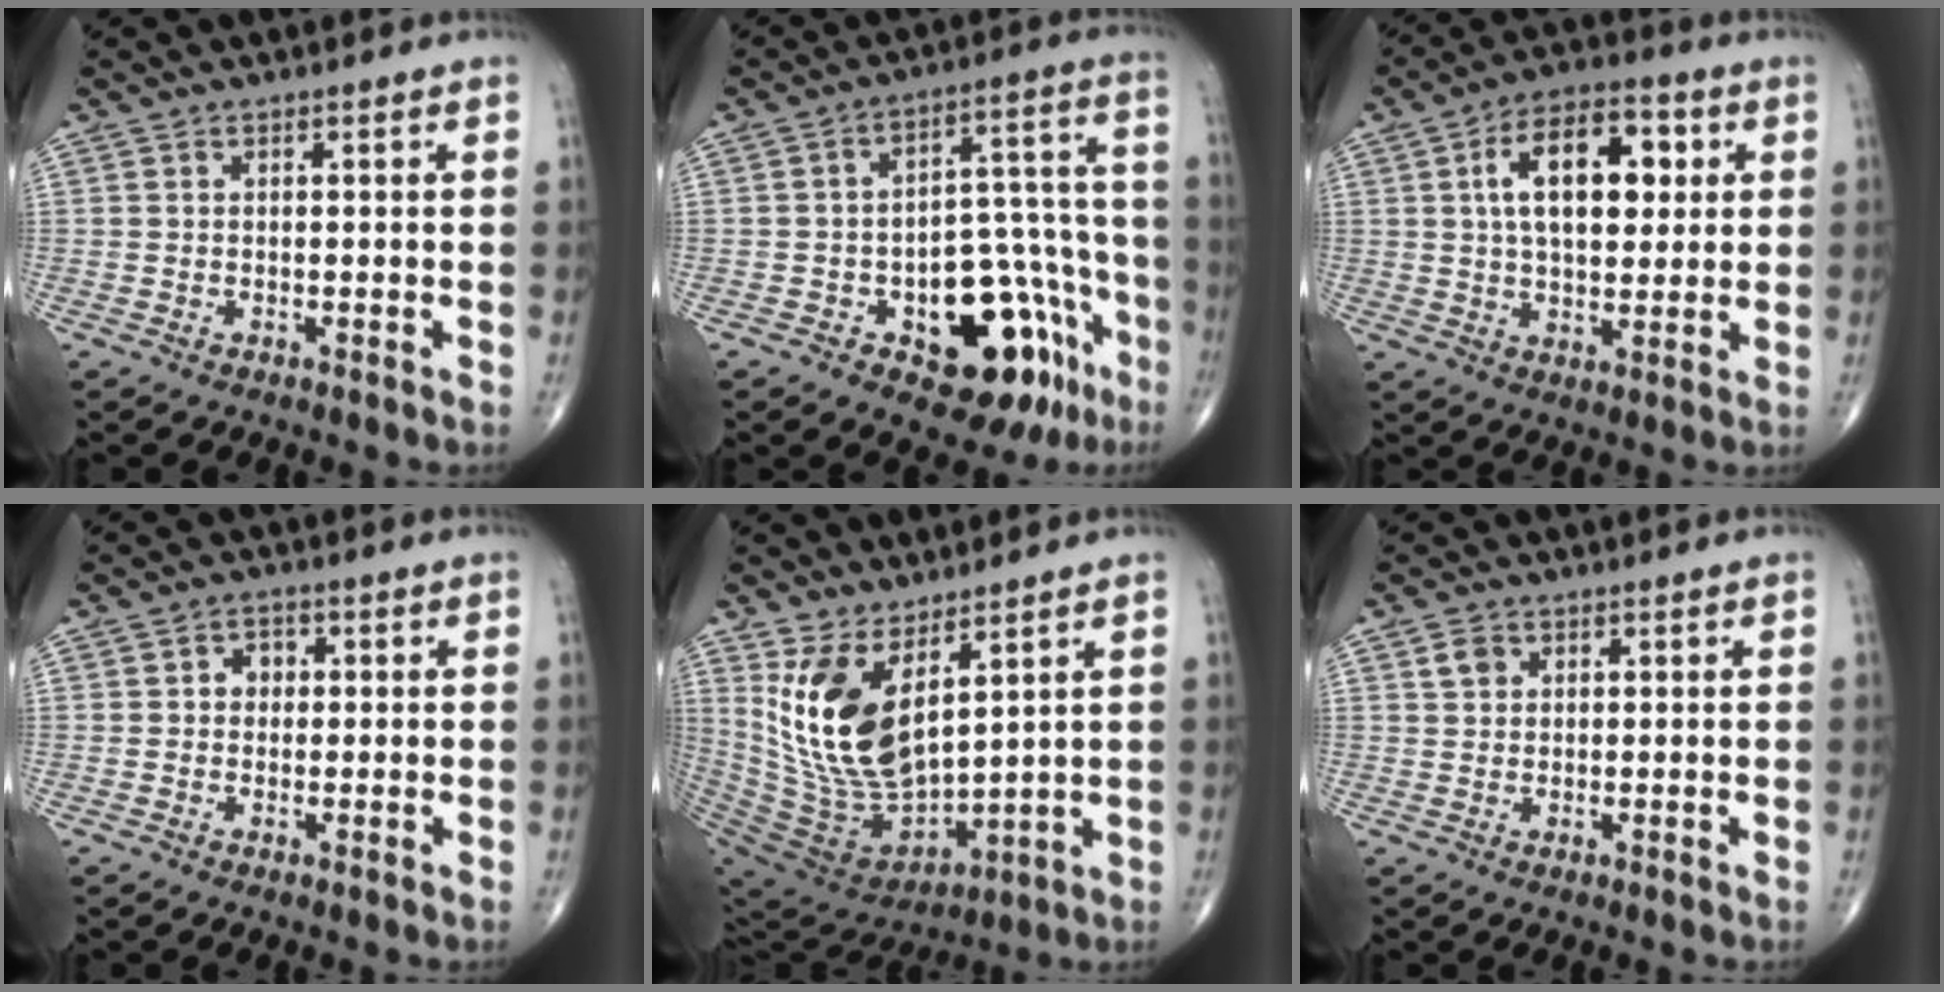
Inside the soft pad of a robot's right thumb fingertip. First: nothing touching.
{"total": 19.3, "force": [-9.1, 9.6, 14.0], "torque": [-0.122, 0.079, -0.113]}
{"total": 14.8, "force": [3.5, 8.1, 11.9], "torque": [-0.168, 0.007, 0.053]}
{"total": 2.8, "force": [0.2, 2.4, 1.5], "torque": [-0.002, 0.007, -0.003]}
{"total": 17.1, "force": [6.8, 8.3, 13.4], "torque": [-0.245, -0.051, 0.155]}
{"total": 2.6, "force": [1.1, 2.1, 1.1], "torque": [-0.013, -0.001, 0.019]}